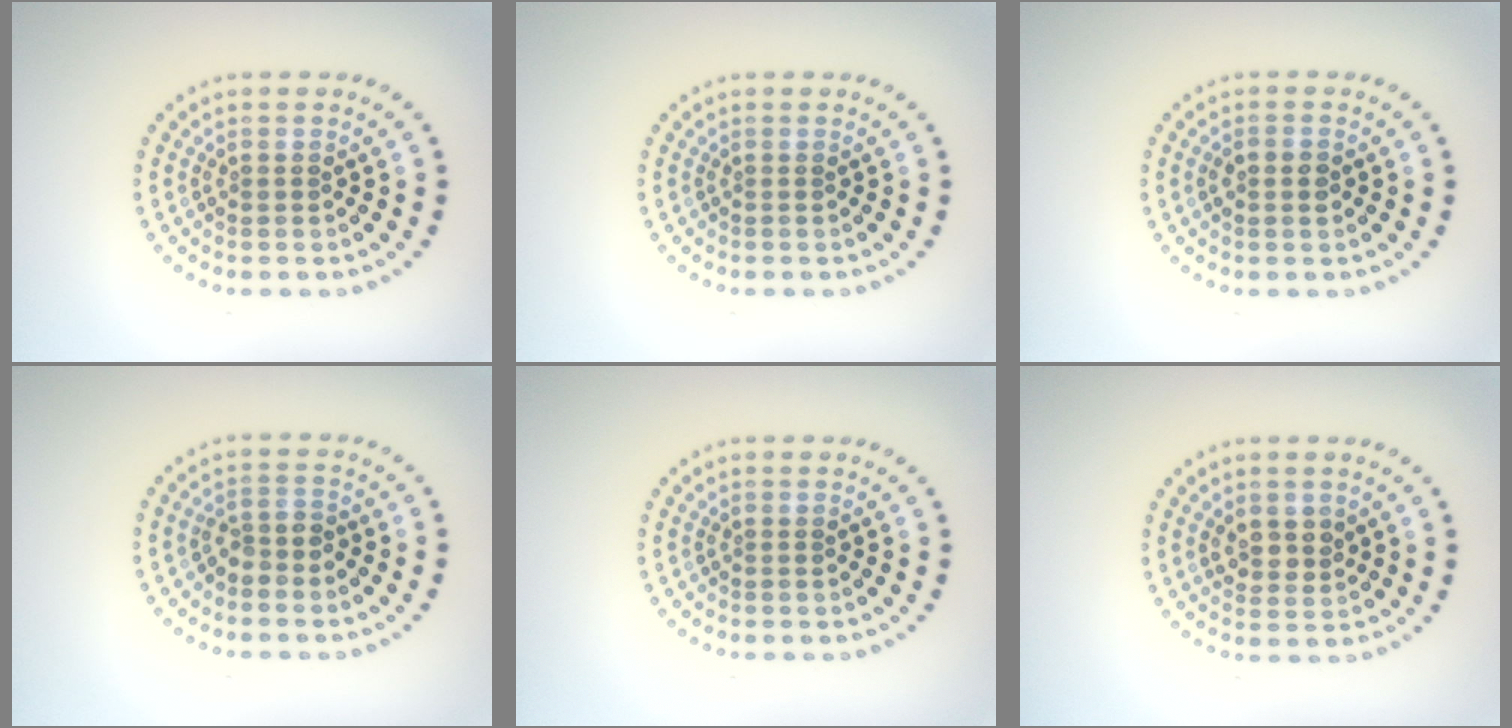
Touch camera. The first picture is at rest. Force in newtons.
{"total": 0.0}
{"total": 1.4, "press": 1.4, "slide": 0.2}
{"total": 1.6, "press": 1.3, "slide": 1.0}
{"total": 0.0}
{"total": 2.3, "press": 2.1, "slide": 1.0}